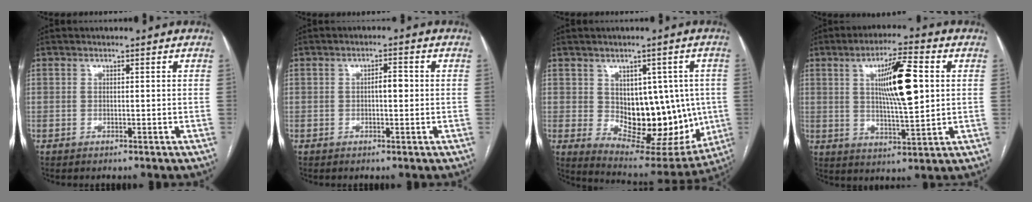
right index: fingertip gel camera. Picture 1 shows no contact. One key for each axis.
{"total": 2.4, "fx": 0.0, "fy": 0.8, "fz": 2.3, "tx": -0.034, "ty": 0.006, "tz": -0.001}
{"total": 15.9, "fx": -0.4, "fy": 8.8, "fz": 13.2, "tx": -0.167, "ty": 0.005, "tz": 0.023}
{"total": 11.6, "fx": 2.5, "fy": 1.7, "fz": 11.1, "tx": -0.188, "ty": 0.004, "tz": 0.043}